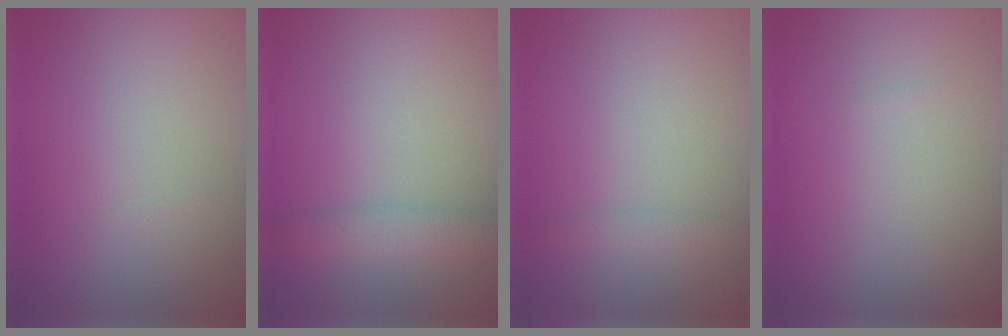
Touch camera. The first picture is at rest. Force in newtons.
{"total": 3.0, "press": 3.0, "slide": 0.1}
{"total": 1.1, "press": 1.0, "slide": 0.1}
{"total": 0.0}